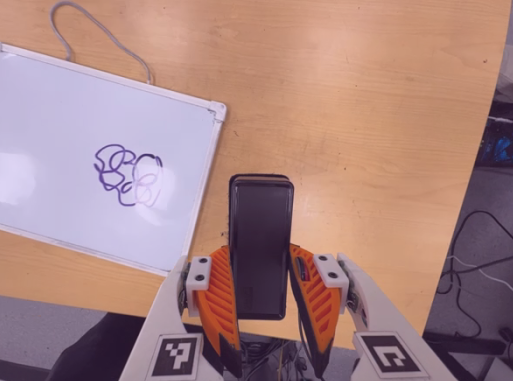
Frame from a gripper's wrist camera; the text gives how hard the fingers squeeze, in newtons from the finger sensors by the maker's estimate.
{"total": 5.1, "left": 3.3, "right": 7.0}